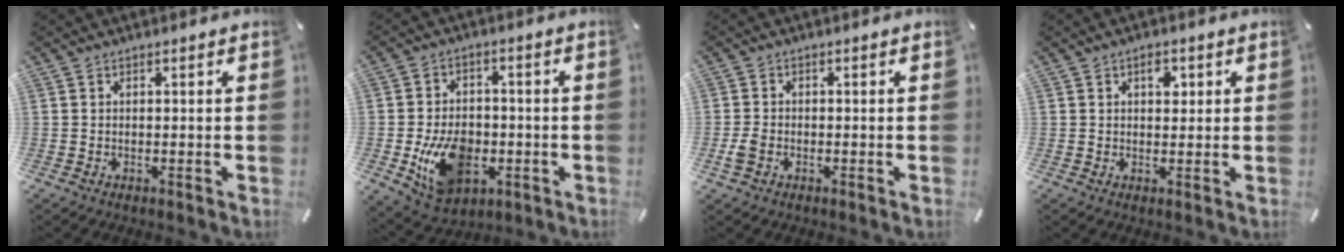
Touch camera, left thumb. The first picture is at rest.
{"total": 13.7, "force": [-3.3, 10.0, 8.7], "torque": [-0.160, 0.007, -0.053]}
{"total": 3.1, "force": [-1.0, 2.4, 1.7], "torque": [-0.036, 0.004, -0.020]}
{"total": 3.3, "force": [1.1, 2.1, 2.3], "torque": [-0.016, -0.004, 0.010]}